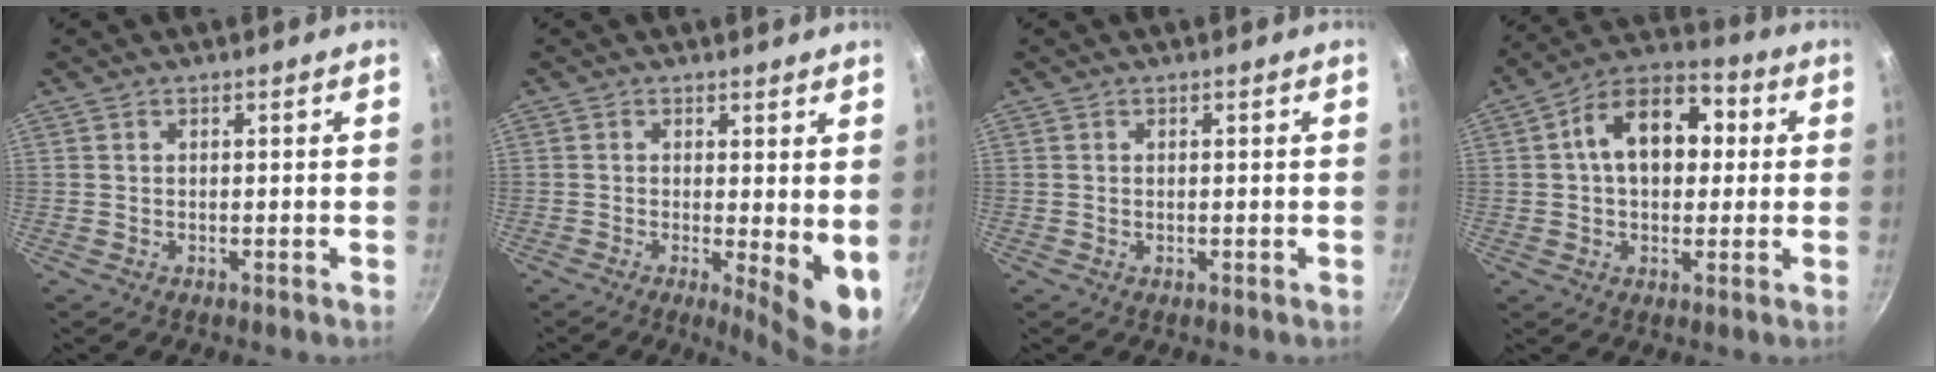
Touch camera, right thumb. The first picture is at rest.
{"total": 8.1, "force": [-0.2, 2.5, 7.7], "torque": [-0.095, -0.019, -0.001]}
{"total": 0.0}
{"total": 14.5, "force": [2.2, 9.7, 10.5], "torque": [-0.120, 0.028, 0.015]}